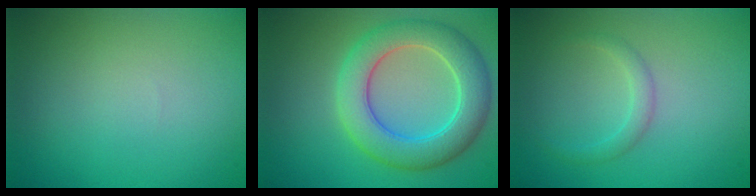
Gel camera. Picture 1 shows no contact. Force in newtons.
{"total": 6.6, "press": 6.6, "slide": 0.5}
{"total": 1.4, "press": 1.4, "slide": 0.0}